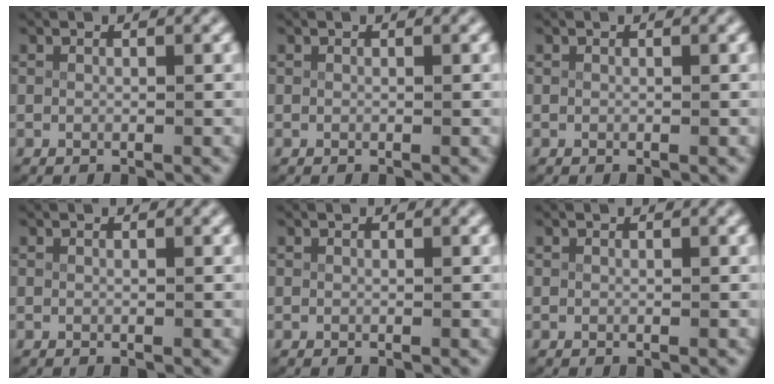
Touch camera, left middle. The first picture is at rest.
{"total": 0.0}
{"total": 0.0}
{"total": 0.0}
{"total": 0.0}
{"total": 0.0}